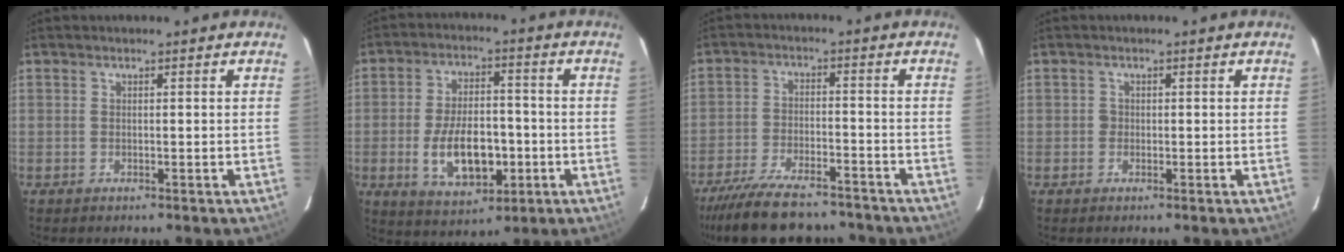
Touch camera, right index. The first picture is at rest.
{"total": 12.7, "force": [-3.2, 6.8, 10.2], "torque": [-0.201, 0.000, -0.039]}
{"total": 17.8, "force": [-15.0, 5.6, 7.8], "torque": [-0.171, -0.015, -0.231]}
{"total": 1.0, "force": [-0.2, 0.9, 0.0], "torque": [0.002, 0.001, -0.004]}